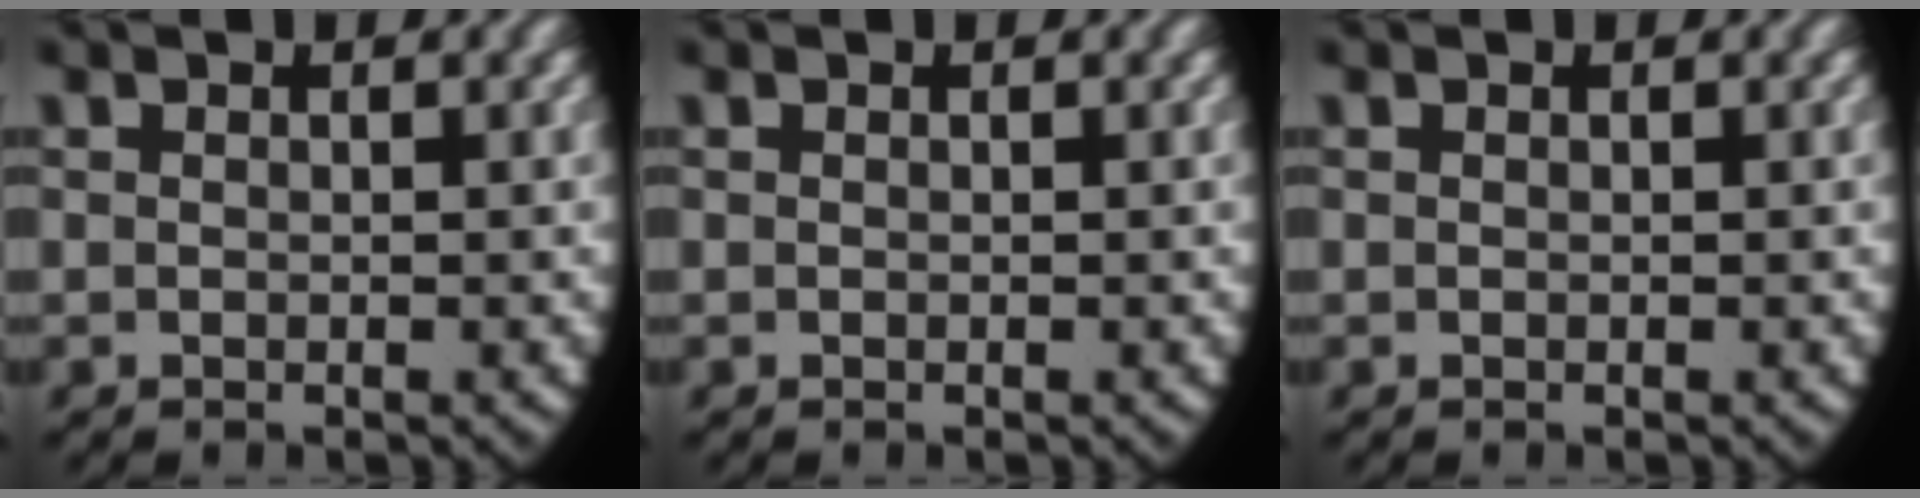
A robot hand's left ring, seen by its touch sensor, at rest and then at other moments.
{"total": 0.0}
{"total": 0.0}